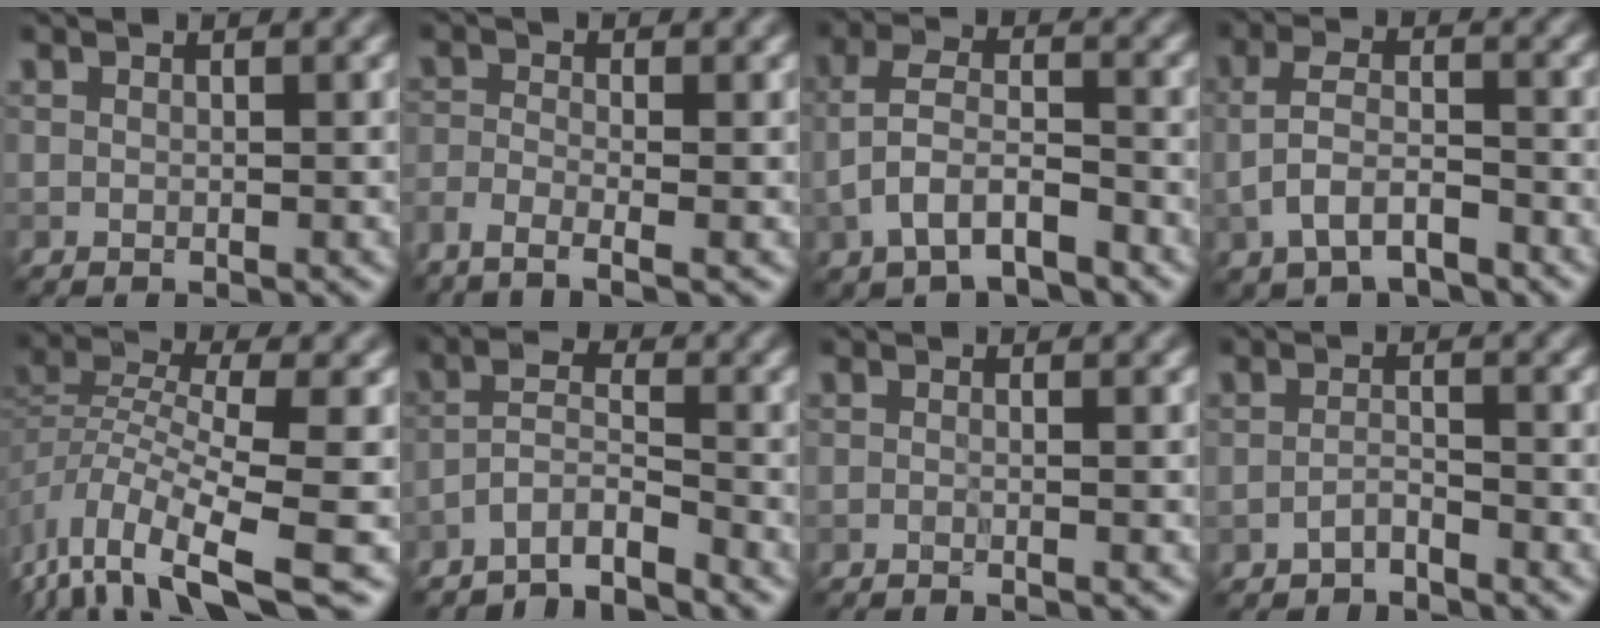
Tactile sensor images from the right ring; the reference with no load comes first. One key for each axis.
{"total": 3.2, "fx": -2.3, "fy": 0.7, "fz": 2.1, "tx": -0.043, "ty": -0.008, "tz": -0.059}
{"total": 5.3, "fx": -2.4, "fy": 2.6, "fz": 3.9, "tx": -0.076, "ty": 0.004, "tz": -0.052}
{"total": 4.6, "fx": -2.1, "fy": 2.3, "fz": 3.4, "tx": -0.069, "ty": 0.004, "tz": -0.045}
{"total": 8.5, "fx": -4.7, "fy": 2.6, "fz": 6.5, "tx": -0.118, "ty": -0.001, "tz": -0.098}
{"total": 4.1, "fx": -3.5, "fy": 0.7, "fz": 2.0, "tx": -0.034, "ty": 0.005, "tz": -0.075}
{"total": 1.5, "fx": -0.5, "fy": 0.6, "fz": 1.3, "tx": 0.000, "ty": -0.006, "tz": -0.025}
{"total": 1.2, "fx": -1.1, "fy": 0.2, "fz": 0.4, "tx": -0.009, "ty": 0.007, "tz": -0.024}